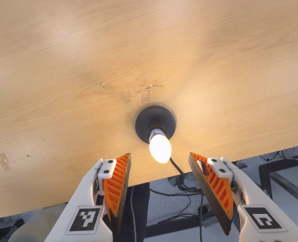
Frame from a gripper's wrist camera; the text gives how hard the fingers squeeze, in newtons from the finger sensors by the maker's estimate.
{"total": 0.0}